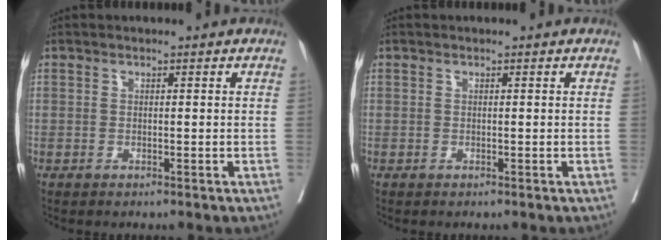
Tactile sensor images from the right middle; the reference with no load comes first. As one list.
[{"total": 0.0}]